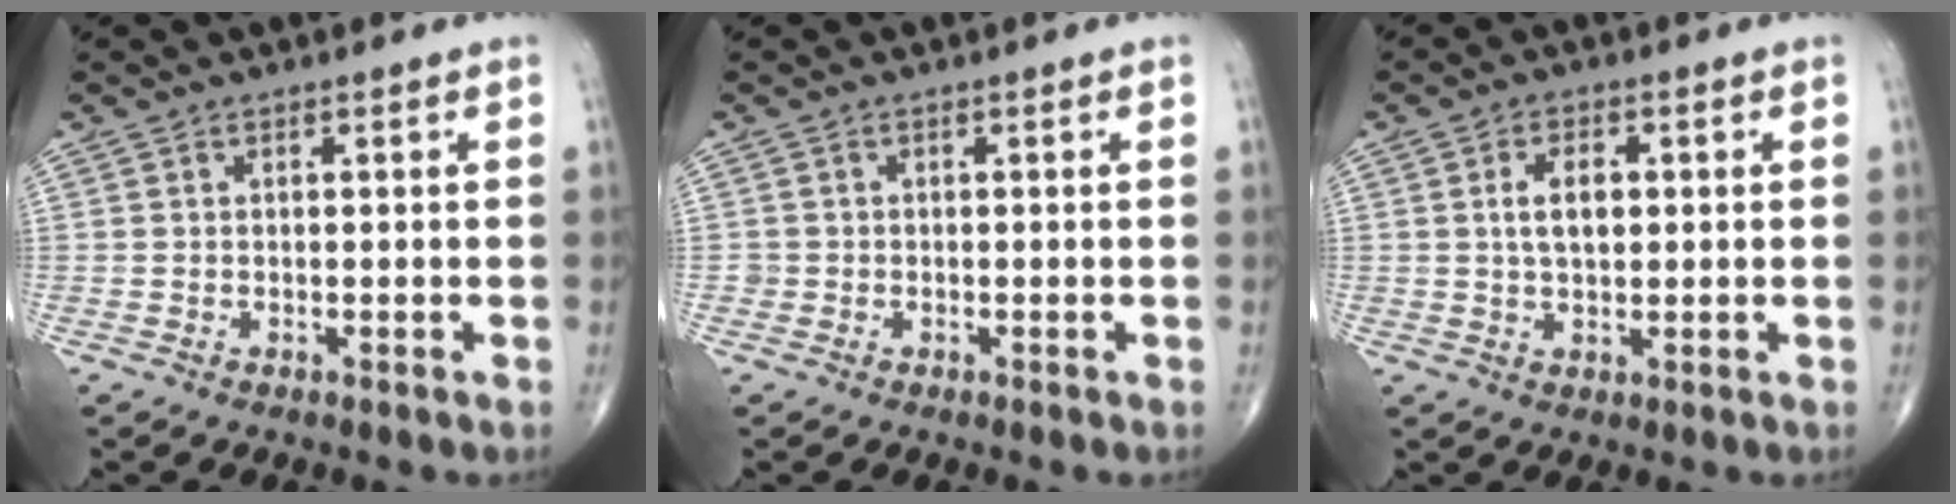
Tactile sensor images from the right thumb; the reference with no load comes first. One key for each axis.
{"total": 0.9, "fx": -0.2, "fy": 0.8, "fz": 0.0, "tx": 0.003, "ty": 0.005, "tz": -0.006}
{"total": 5.3, "fx": 0.9, "fy": 3.0, "fz": 4.3, "tx": -0.070, "ty": 0.002, "tz": 0.014}